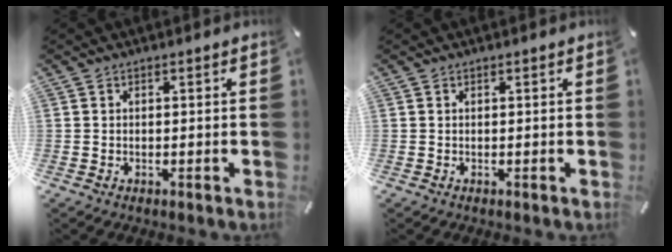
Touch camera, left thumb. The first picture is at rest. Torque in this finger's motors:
{"motor_torque": [0.05, 0.01, -0.05, 0.02, 0.00]}